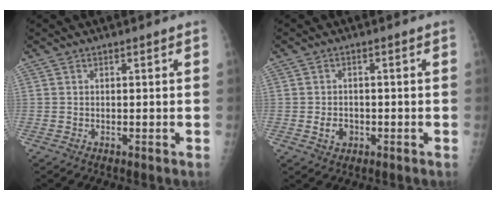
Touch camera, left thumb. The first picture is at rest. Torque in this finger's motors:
{"motor_torque": [-0.06, 0.05, 0.03, 0.02, 0.00]}